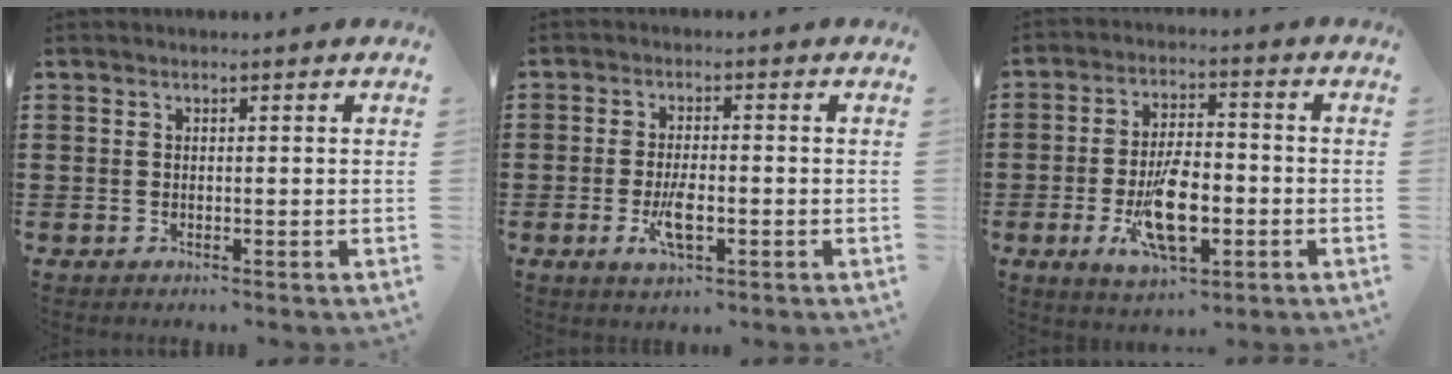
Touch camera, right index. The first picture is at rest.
{"total": 5.0, "force": [-1.5, 1.6, 4.4], "torque": [-0.096, -0.007, -0.030]}
{"total": 10.5, "force": [-3.1, 4.3, 9.1], "torque": [-0.179, -0.015, -0.053]}